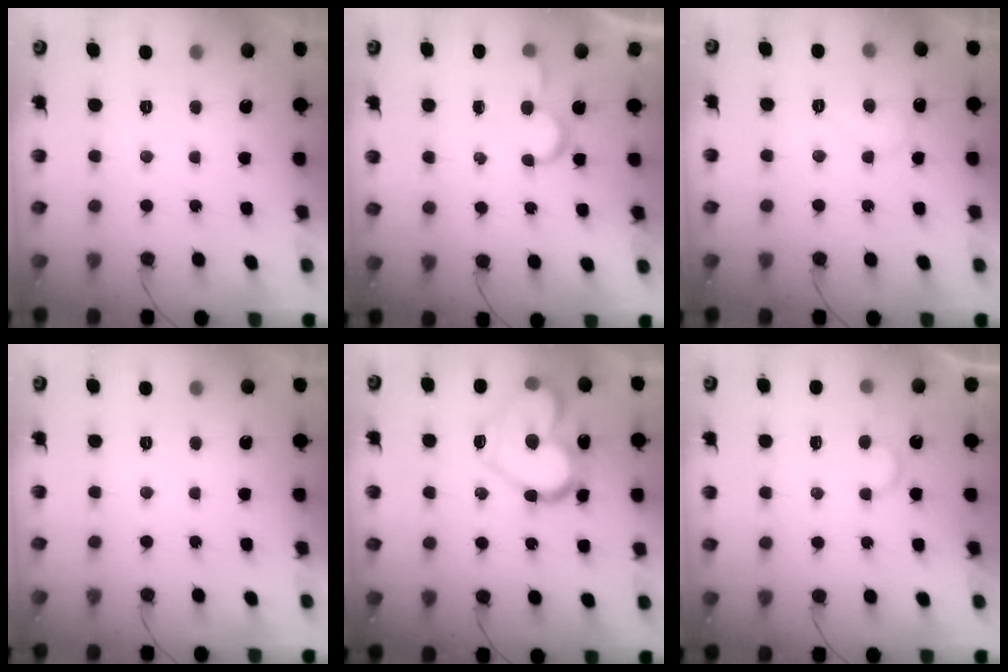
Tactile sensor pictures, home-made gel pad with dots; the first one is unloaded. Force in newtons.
{"total": 5.0, "press": 5.0, "slide": 0.3}
{"total": 6.8, "press": 6.8, "slide": 0.6}
{"total": 0.0}
{"total": 18.3, "press": 18.3, "slide": 1.3}
{"total": 5.8, "press": 5.8, "slide": 0.1}